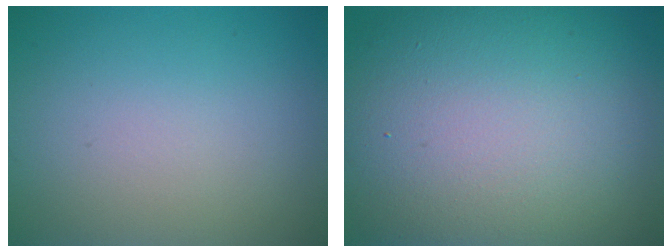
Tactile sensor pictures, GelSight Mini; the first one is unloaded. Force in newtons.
{"total": 16.0, "press": 16.0, "slide": 1.3}